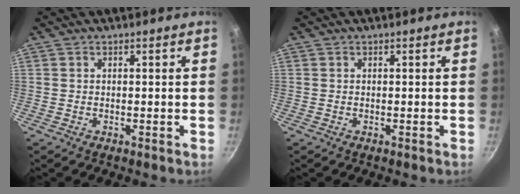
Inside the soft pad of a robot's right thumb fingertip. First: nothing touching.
{"total": 0.0}